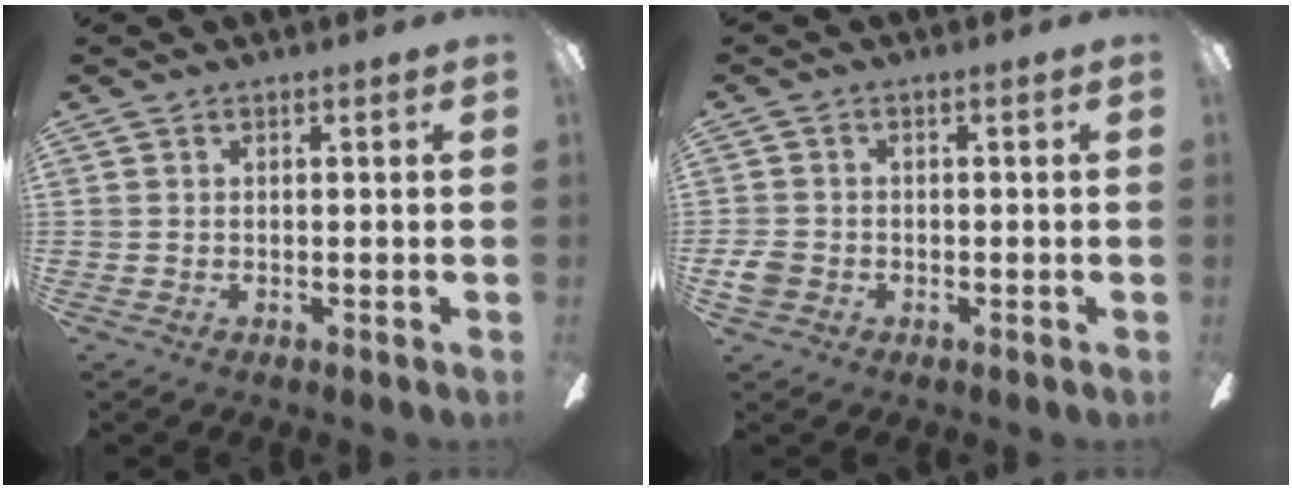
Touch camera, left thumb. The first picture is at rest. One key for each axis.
{"total": 3.4, "fx": -1.2, "fy": 2.7, "fz": 1.7, "tx": -0.032, "ty": 0.007, "tz": -0.022}